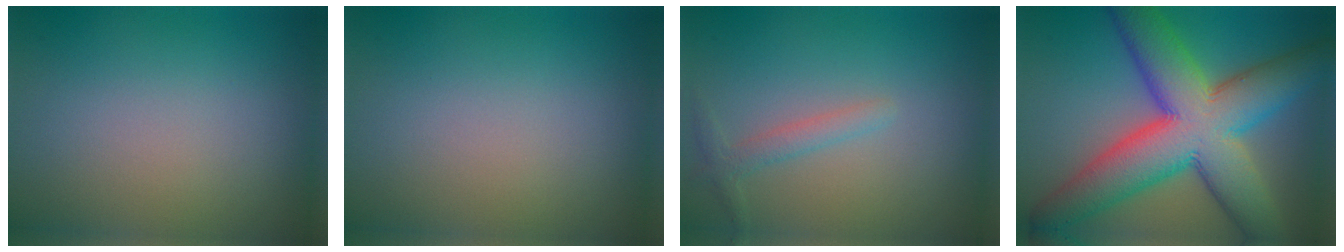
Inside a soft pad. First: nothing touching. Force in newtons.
{"total": 0.0}
{"total": 1.6, "press": 1.6, "slide": 0.1}
{"total": 13.8, "press": 13.8, "slide": 0.3}